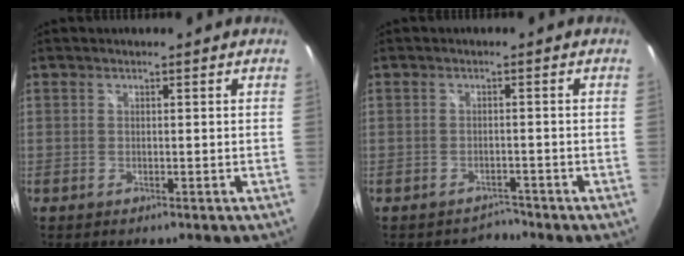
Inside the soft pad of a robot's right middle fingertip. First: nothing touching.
{"total": 1.9, "force": [-1.8, 0.4, -0.6], "torque": [0.009, 0.004, -0.028]}